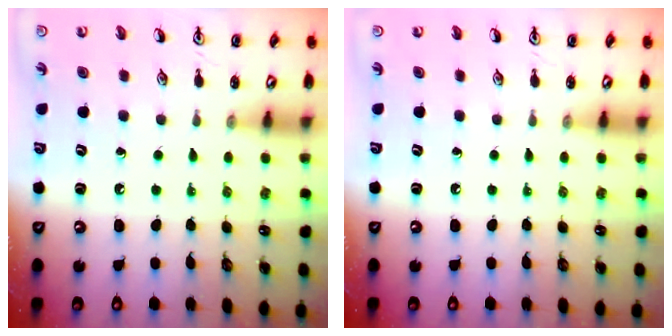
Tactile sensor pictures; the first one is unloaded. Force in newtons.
{"total": 0.0}